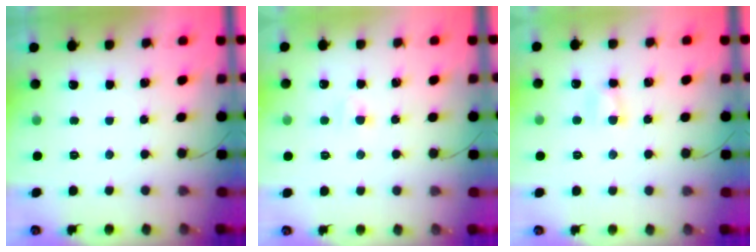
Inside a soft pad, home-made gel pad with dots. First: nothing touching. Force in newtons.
{"total": 2.8, "press": 2.6, "slide": 0.9}
{"total": 4.6, "press": 4.4, "slide": 1.1}